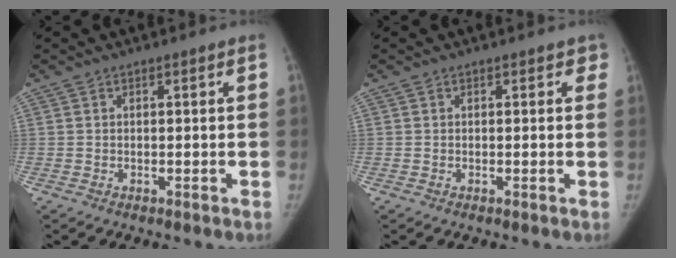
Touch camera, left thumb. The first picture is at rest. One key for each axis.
{"total": 1.1, "fx": 0.6, "fy": 0.8, "fz": 0.5, "tx": 0.015, "ty": 0.000, "tz": -0.002}